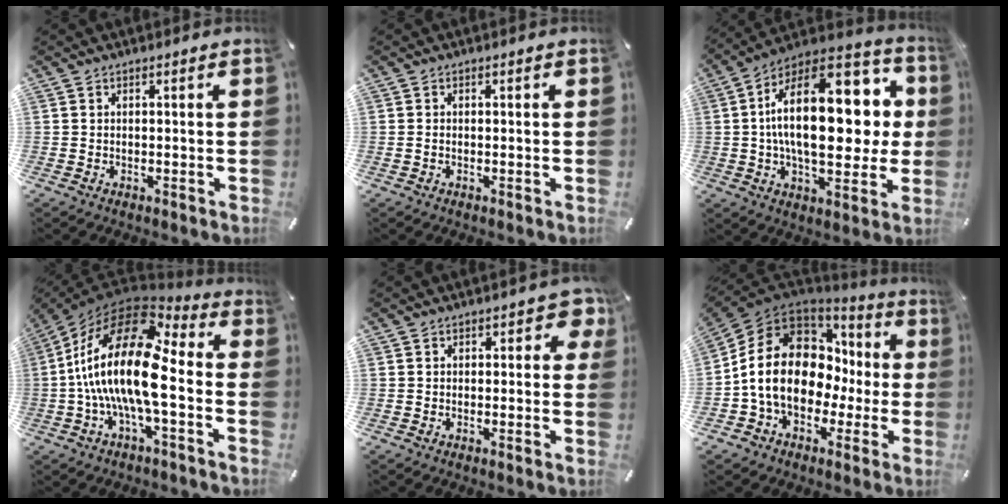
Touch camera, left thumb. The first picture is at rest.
{"total": 0.9, "force": [-0.2, 0.5, 0.7], "torque": [-0.014, 0.001, -0.004]}
{"total": 27.0, "force": [3.9, 14.3, 22.6], "torque": [-0.388, -0.023, 0.057]}
{"total": 22.7, "force": [-1.4, 8.8, 20.8], "torque": [-0.448, -0.012, -0.035]}
{"total": 3.8, "force": [1.5, 2.4, 2.6], "torque": [-0.020, -0.001, 0.019]}
{"total": 17.3, "force": [-0.6, 13.5, 10.8], "torque": [-0.221, -0.001, -0.009]}